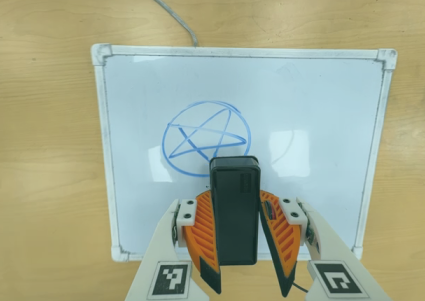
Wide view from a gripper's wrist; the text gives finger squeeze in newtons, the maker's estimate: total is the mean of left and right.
{"total": 6.3, "left": 5.7, "right": 6.9}